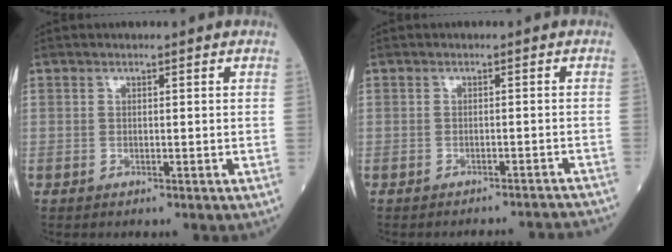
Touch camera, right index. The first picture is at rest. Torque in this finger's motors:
{"motor_torque": [-0.20, -0.14, -0.07, 0.01]}